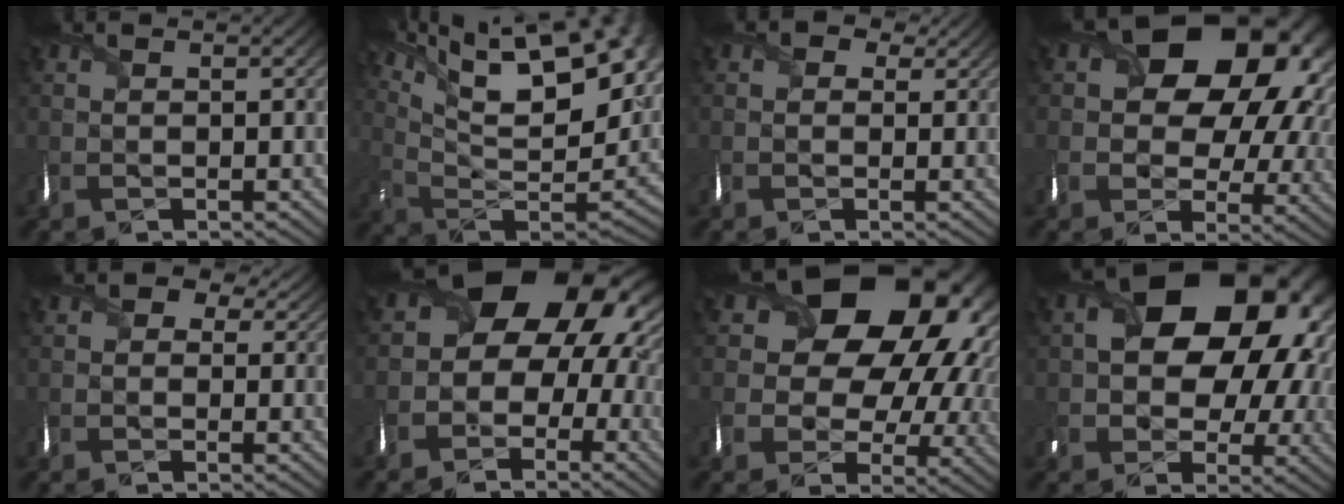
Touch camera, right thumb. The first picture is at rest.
{"total": 21.7, "force": [12.0, 9.7, 15.2], "torque": [-0.250, 0.037, 0.206]}
{"total": 2.9, "force": [1.0, 2.4, 1.3], "torque": [-0.020, -0.002, 0.007]}
{"total": 17.3, "force": [4.8, 12.3, 11.2], "torque": [-0.154, 0.004, 0.084]}
{"total": 4.7, "force": [1.5, 3.8, 2.4], "torque": [-0.037, 0.009, 0.005]}
{"total": 13.9, "force": [0.4, 10.6, 9.1], "torque": [-0.140, -0.019, 0.002]}
{"total": 19.5, "force": [6.0, 14.6, 11.6], "torque": [-0.201, 0.013, 0.119]}
{"total": 16.1, "force": [3.1, 11.2, 11.2], "torque": [-0.166, -0.003, 0.058]}